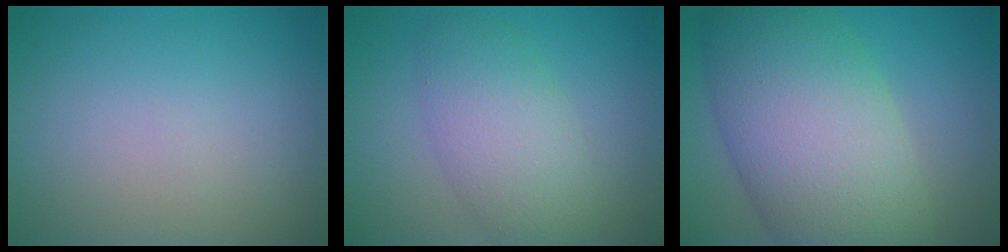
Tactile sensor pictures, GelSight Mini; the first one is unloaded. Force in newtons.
{"total": 5.0, "press": 5.0, "slide": 0.4}
{"total": 12.3, "press": 12.3, "slide": 0.7}